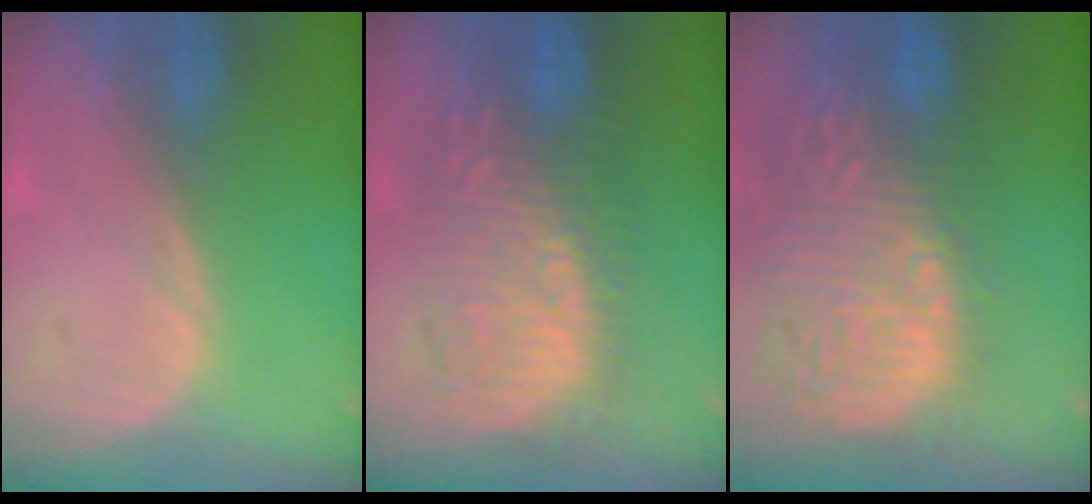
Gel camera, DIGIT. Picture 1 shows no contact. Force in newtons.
{"total": 10.0, "press": 9.9, "slide": 1.7}
{"total": 15.4, "press": 12.6, "slide": 8.8}